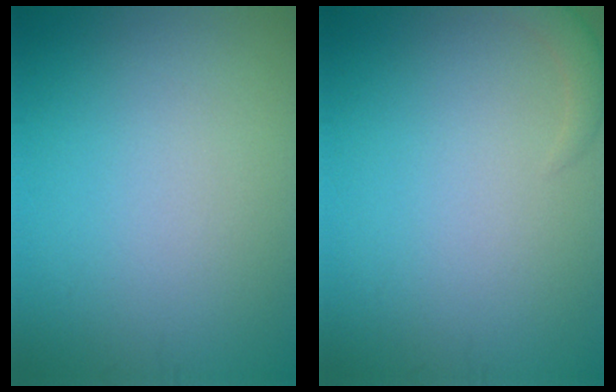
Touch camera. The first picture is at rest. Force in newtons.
{"total": 1.4, "press": 1.4, "slide": 0.2}